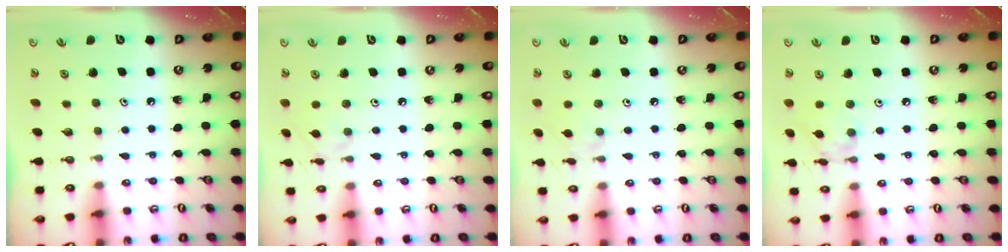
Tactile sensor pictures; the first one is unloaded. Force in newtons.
{"total": 2.1, "press": 2.1, "slide": 0.4}
{"total": 1.9, "press": 1.9, "slide": 0.5}
{"total": 6.0, "press": 6.0, "slide": 0.3}